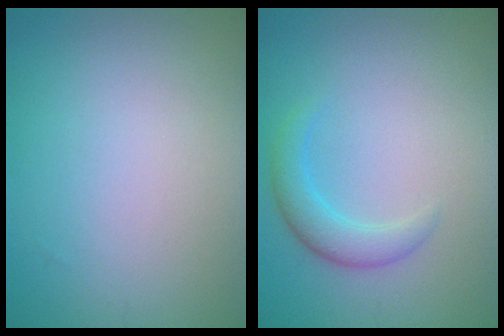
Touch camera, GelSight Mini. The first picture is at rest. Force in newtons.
{"total": 2.5, "press": 2.5, "slide": 0.0}